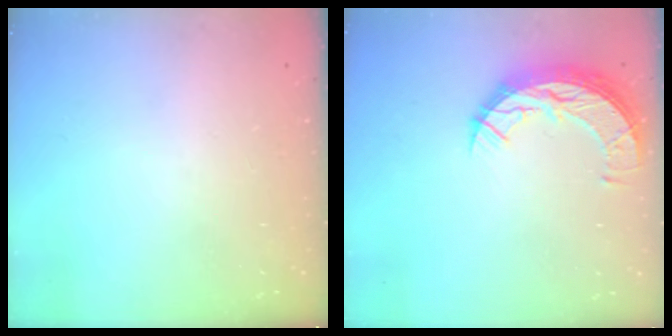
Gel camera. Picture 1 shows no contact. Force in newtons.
{"total": 10.7, "press": 10.7, "slide": 0.8}